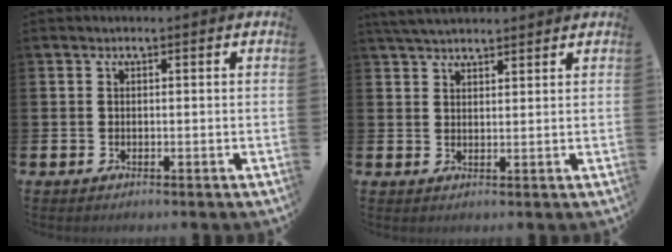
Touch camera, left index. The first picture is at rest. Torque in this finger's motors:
{"motor_torque": [1.03, -1.11, 0.23, 0.04]}